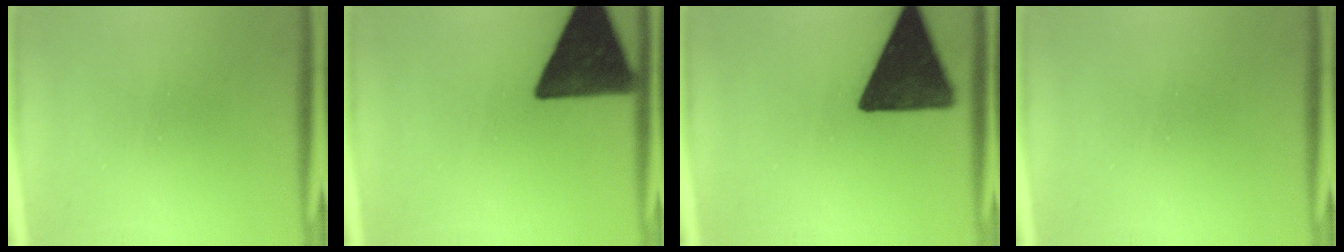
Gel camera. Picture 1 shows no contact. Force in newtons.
{"total": 16.0}
{"total": 16.6}
{"total": 0.0}